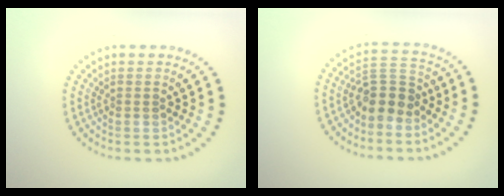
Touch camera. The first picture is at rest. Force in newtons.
{"total": 3.6, "press": 3.3, "slide": 1.6}